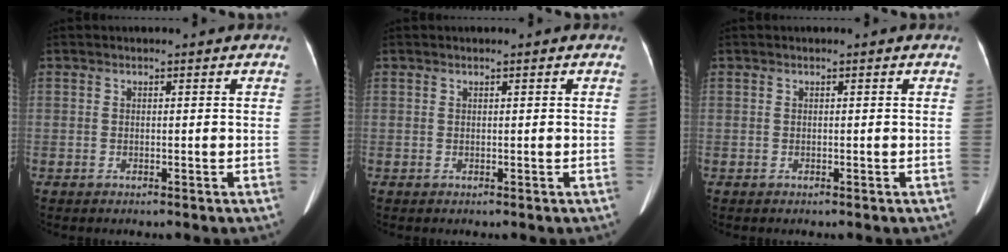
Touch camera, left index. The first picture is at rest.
{"total": 0.0}
{"total": 0.0}